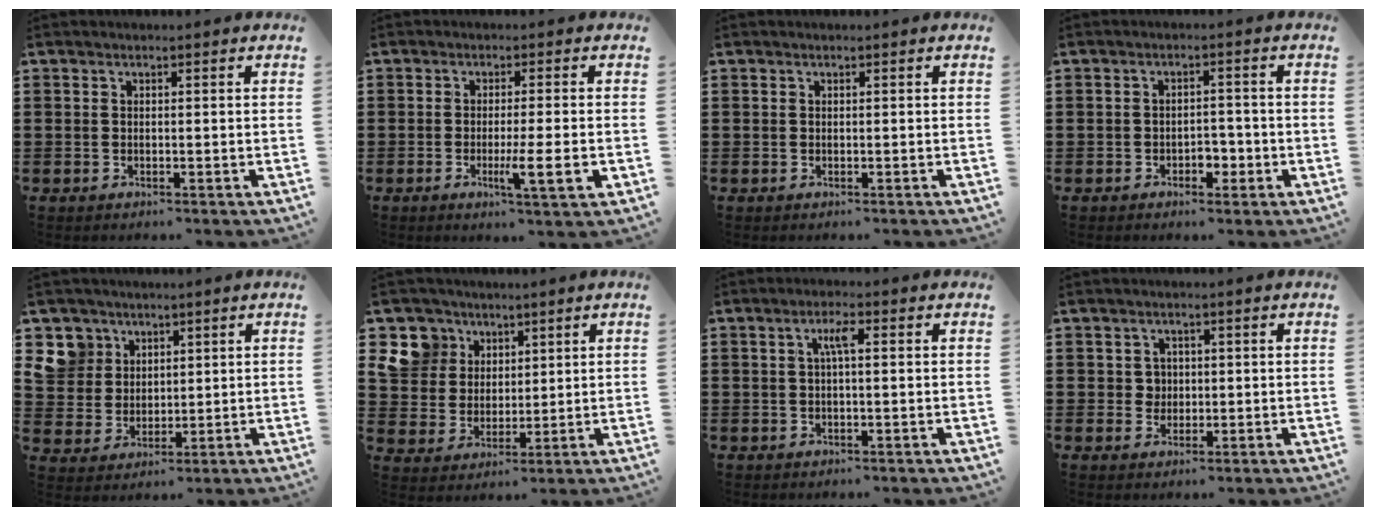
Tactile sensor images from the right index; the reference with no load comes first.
{"total": 5.9, "force": [-1.8, 0.1, 5.6], "torque": [-0.090, -0.014, -0.028]}
{"total": 0.0}
{"total": 3.0, "force": [-1.5, 1.8, 1.8], "torque": [-0.035, 0.003, -0.031]}
{"total": 6.9, "force": [3.2, 6.1, 0.9], "torque": [-0.055, 0.003, 0.062]}
{"total": 8.7, "force": [4.0, 7.6, 1.5], "torque": [-0.083, -0.004, 0.078]}
{"total": 2.9, "force": [0.5, 0.5, 2.8], "torque": [-0.056, 0.007, 0.005]}
{"total": 2.0, "force": [0.3, 1.9, 0.6], "torque": [-0.019, 0.010, 0.004]}